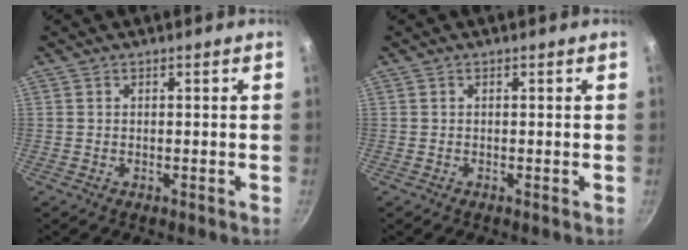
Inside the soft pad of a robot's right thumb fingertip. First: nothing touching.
{"total": 0.0}